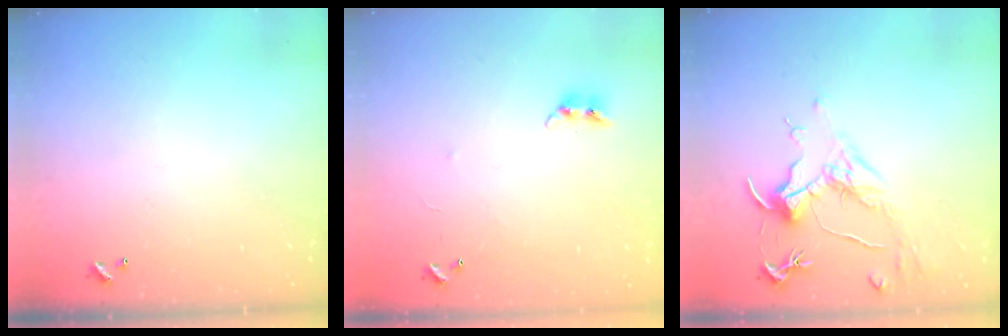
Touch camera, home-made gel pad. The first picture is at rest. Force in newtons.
{"total": 6.2, "press": 6.2, "slide": 0.2}
{"total": 1.6, "press": 1.3, "slide": 0.9}